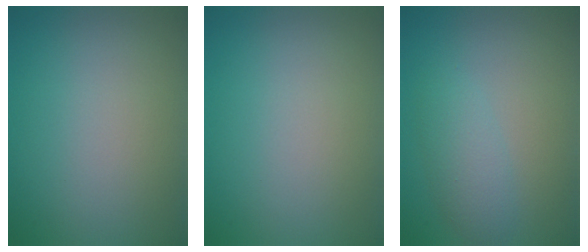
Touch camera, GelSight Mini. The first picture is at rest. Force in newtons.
{"total": 0.0}
{"total": 2.4, "press": 2.4, "slide": 0.1}